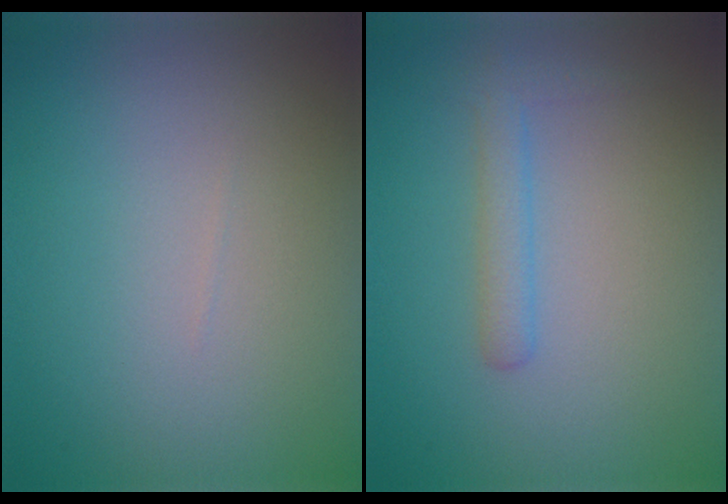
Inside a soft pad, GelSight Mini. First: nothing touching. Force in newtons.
{"total": 1.9, "press": 1.9, "slide": 0.2}